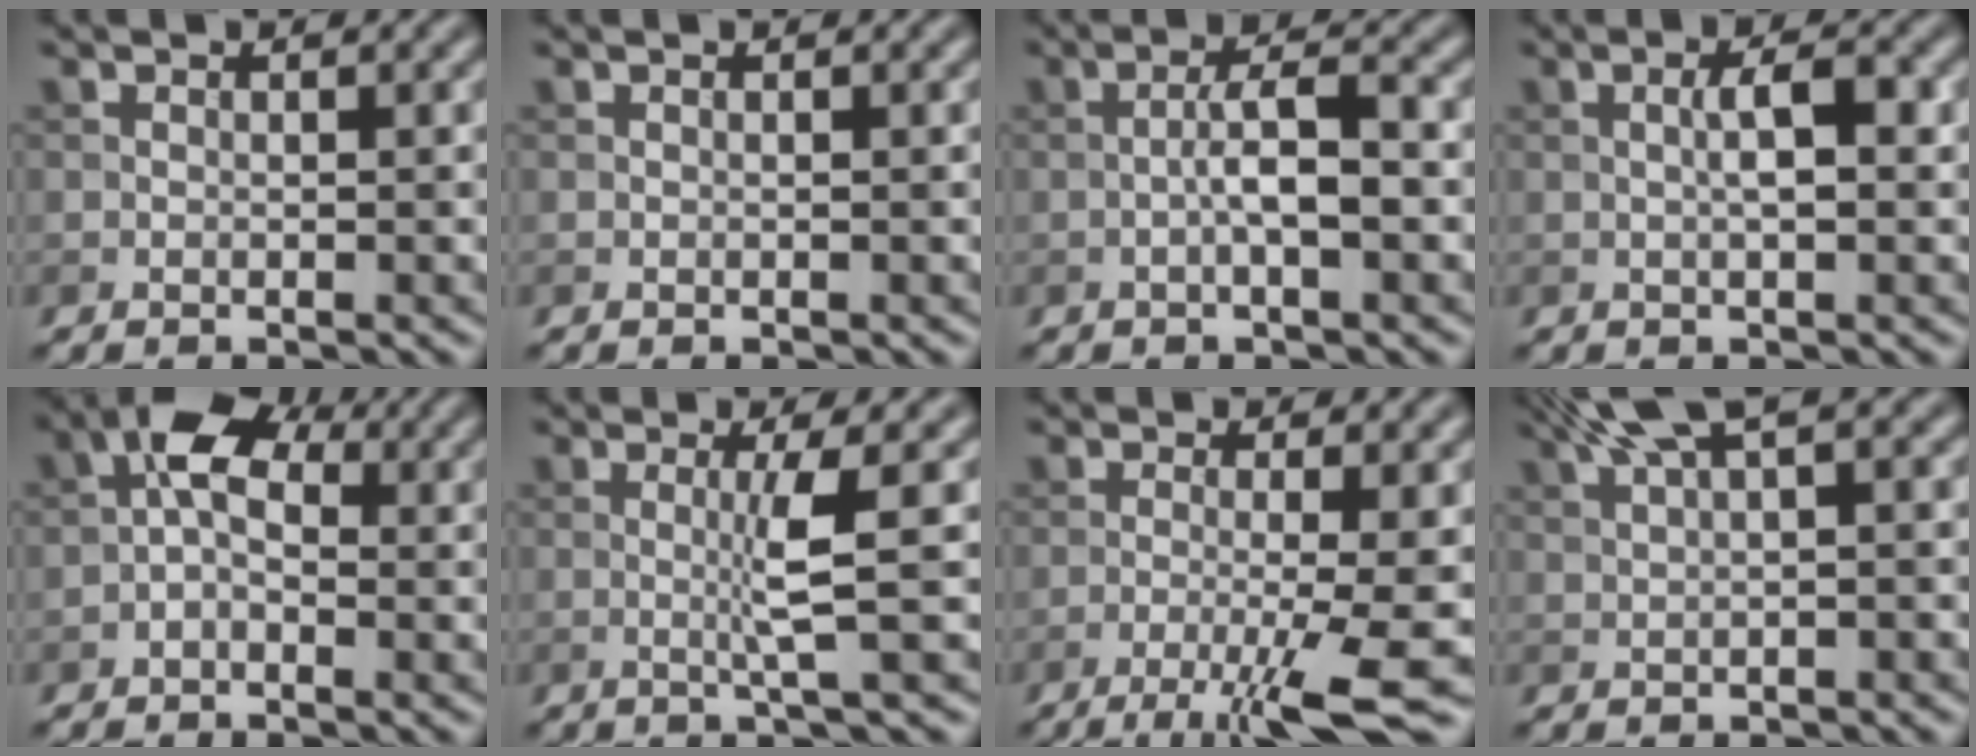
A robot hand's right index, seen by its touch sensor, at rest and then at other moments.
{"total": 0.0}
{"total": 3.5, "force": [-0.7, 0.9, 3.3], "torque": [-0.063, 0.007, -0.016]}
{"total": 2.8, "force": [0.2, 0.6, 2.7], "torque": [-0.048, 0.005, 0.001]}
{"total": 4.4, "force": [0.0, 2.6, 3.5], "torque": [-0.051, 0.021, -0.021]}
{"total": 3.1, "force": [0.2, 0.1, 3.1], "torque": [-0.062, -0.003, -0.002]}
{"total": 6.7, "force": [-2.5, 1.1, 6.1], "torque": [-0.094, -0.009, -0.046]}
{"total": 4.8, "force": [2.4, 1.0, 4.0], "torque": [-0.073, 0.018, 0.045]}